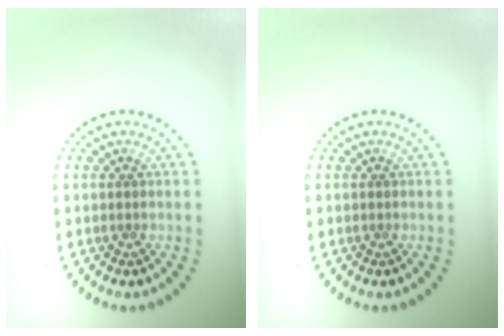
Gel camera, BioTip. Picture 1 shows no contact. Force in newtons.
{"total": 0.0}